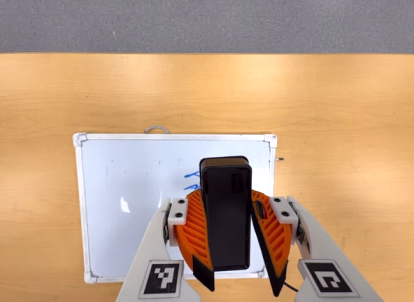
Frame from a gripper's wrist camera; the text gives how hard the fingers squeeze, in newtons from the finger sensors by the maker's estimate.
{"total": 8.9, "left": 9.4, "right": 8.3}